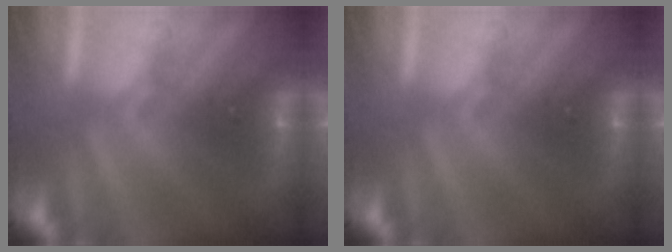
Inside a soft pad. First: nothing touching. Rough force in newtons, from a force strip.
{"total": 0.0}